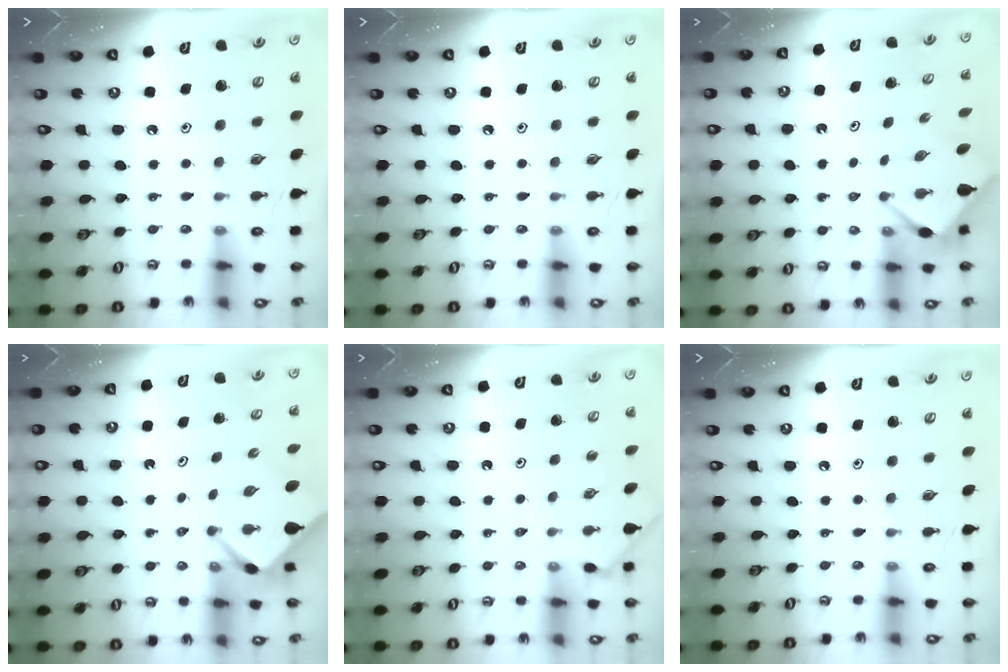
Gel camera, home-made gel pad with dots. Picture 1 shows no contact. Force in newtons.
{"total": 0.0}
{"total": 3.0, "press": 2.9, "slide": 0.3}
{"total": 2.6, "press": 2.5, "slide": 0.4}
{"total": 0.5, "press": 0.5, "slide": 0.2}
{"total": 0.0}